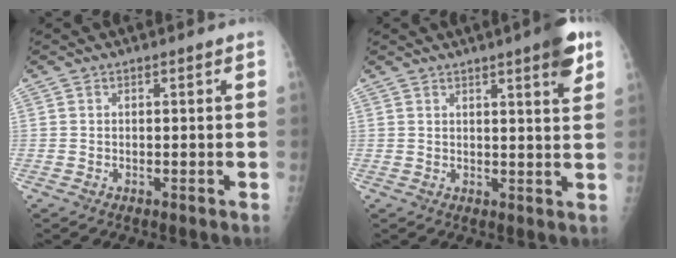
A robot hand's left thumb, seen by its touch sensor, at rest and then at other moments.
{"total": 6.4, "force": [3.7, 0.8, 5.2], "torque": [-0.062, -0.016, 0.046]}